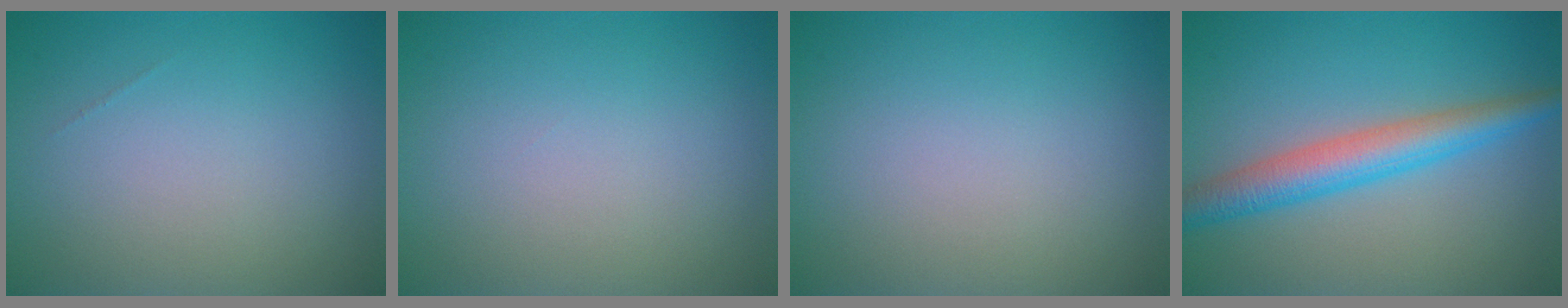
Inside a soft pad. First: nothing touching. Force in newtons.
{"total": 0.0}
{"total": 0.0}
{"total": 4.7, "press": 4.7, "slide": 0.1}